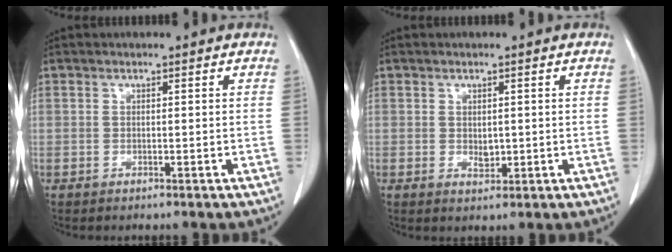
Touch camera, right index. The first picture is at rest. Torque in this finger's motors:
{"motor_torque": [0.14, 0.32, 0.01, 0.03]}